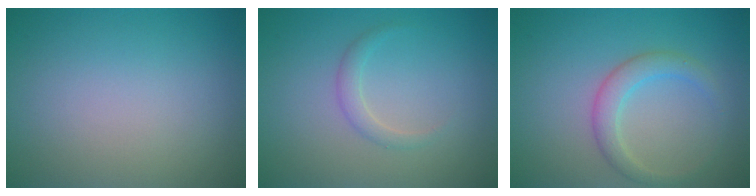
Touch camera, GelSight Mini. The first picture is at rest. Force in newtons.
{"total": 1.2, "press": 1.2, "slide": 0.0}
{"total": 2.5, "press": 2.5, "slide": 0.1}